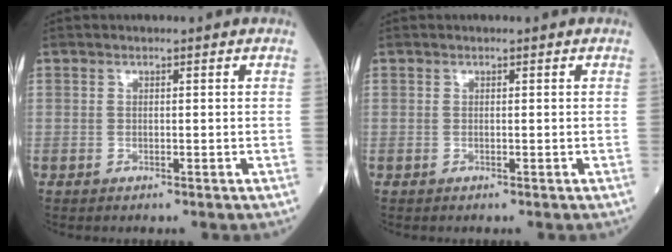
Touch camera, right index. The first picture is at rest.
{"total": 0.0}